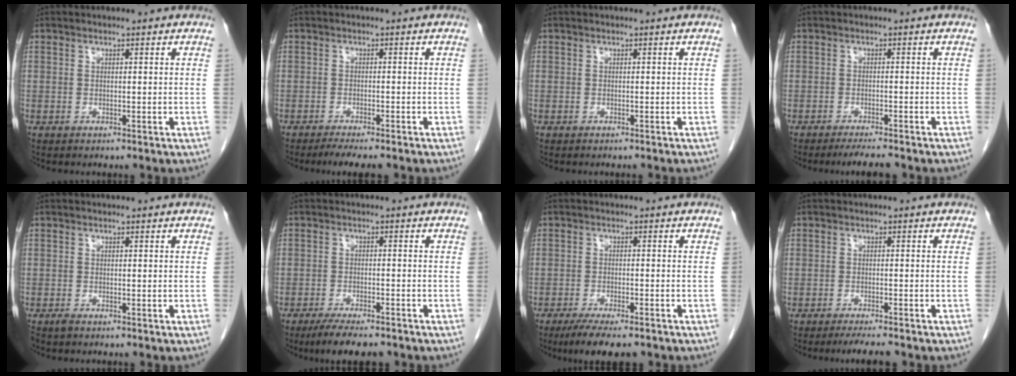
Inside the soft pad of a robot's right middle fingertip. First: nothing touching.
{"total": 5.0, "force": [-4.1, 0.4, 2.8], "torque": [-0.037, -0.009, -0.061]}
{"total": 1.2, "force": [-1.1, 0.2, 0.5], "torque": [-0.008, -0.001, -0.013]}
{"total": 4.1, "force": [-3.6, 0.0, 2.0], "torque": [-0.030, -0.009, -0.056]}
{"total": 0.8, "force": [-0.7, 0.2, 0.4], "torque": [-0.014, -0.003, -0.012]}
{"total": 7.6, "force": [-6.3, 1.5, 4.1], "torque": [-0.063, -0.013, -0.098]}
{"total": 8.4, "force": [-6.6, 1.8, 4.9], "torque": [-0.072, -0.014, -0.099]}
{"total": 4.3, "force": [-3.7, 0.2, 2.2], "torque": [-0.031, -0.009, -0.057]}